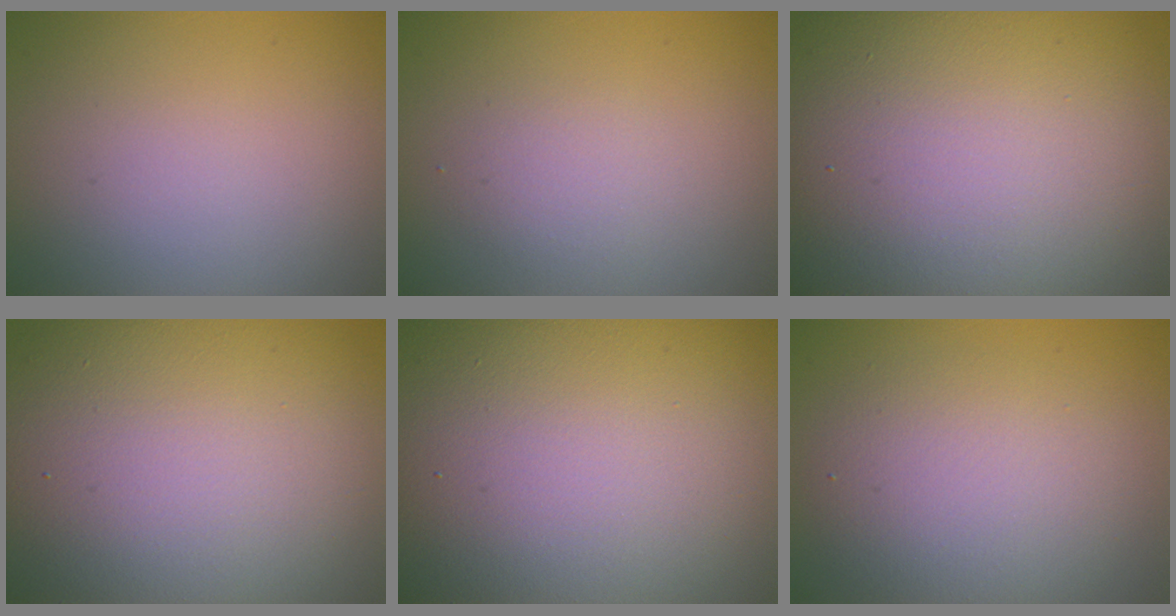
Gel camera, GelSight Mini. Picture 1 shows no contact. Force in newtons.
{"total": 1.5, "press": 1.5, "slide": 0.1}
{"total": 19.8, "press": 19.8, "slide": 0.7}
{"total": 16.7, "press": 16.6, "slide": 1.1}
{"total": 26.3, "press": 26.2, "slide": 1.4}
{"total": 4.7, "press": 4.7, "slide": 0.2}